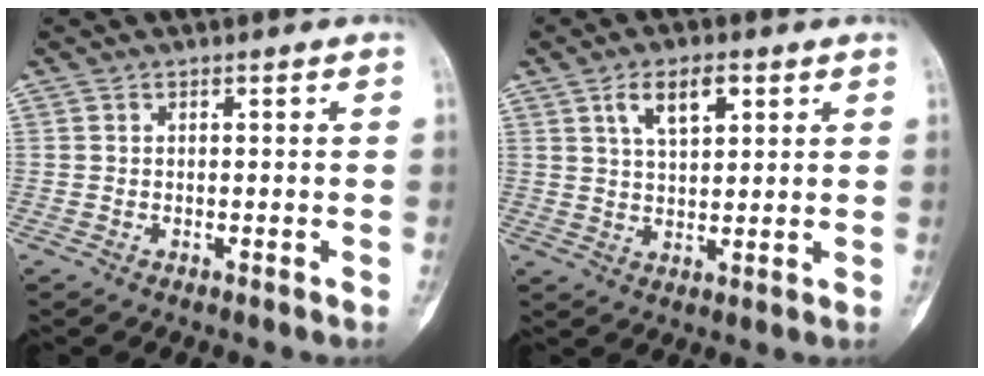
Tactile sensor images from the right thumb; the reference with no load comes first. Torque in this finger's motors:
{"motor_torque": [0.23, 0.44, -0.03, 0.16, 0.03]}